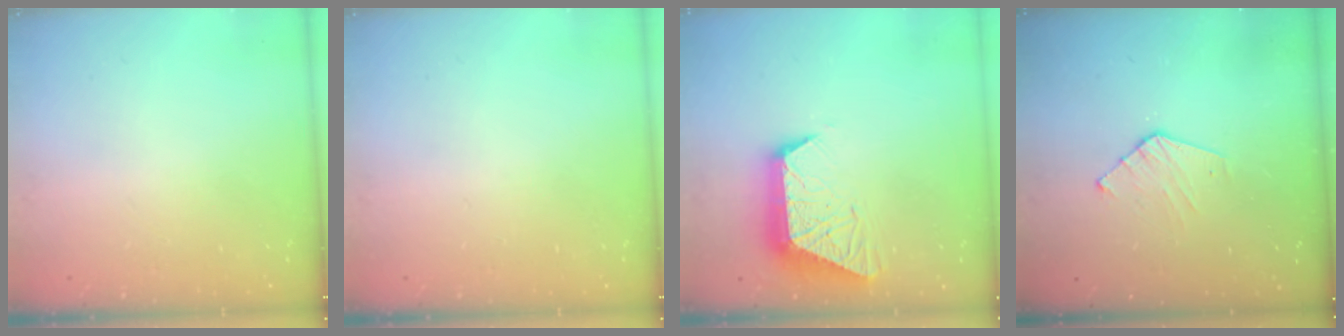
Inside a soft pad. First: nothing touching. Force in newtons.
{"total": 0.0}
{"total": 12.4, "press": 12.4, "slide": 1.5}
{"total": 5.0, "press": 5.0, "slide": 0.5}